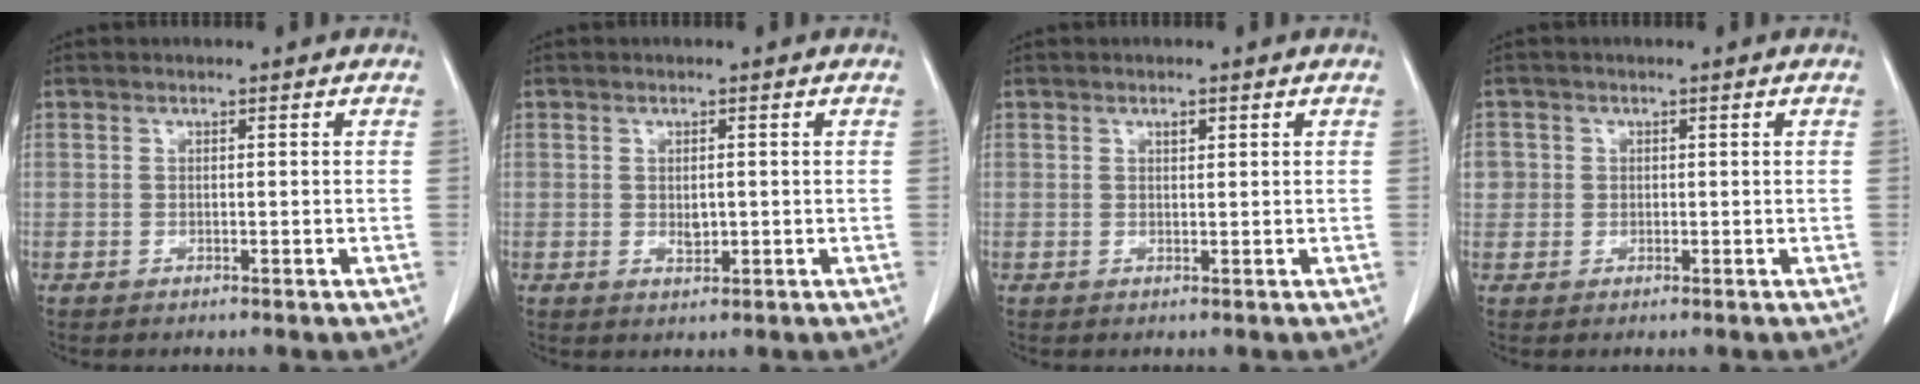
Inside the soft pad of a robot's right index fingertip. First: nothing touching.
{"total": 1.8, "force": [0.0, 0.9, 1.5], "torque": [-0.026, -0.004, 0.004]}
{"total": 0.9, "force": [0.5, 0.4, 0.6], "torque": [-0.010, -0.002, 0.008]}
{"total": 2.7, "force": [0.4, 2.6, 0.3], "torque": [0.007, 0.005, 0.007]}